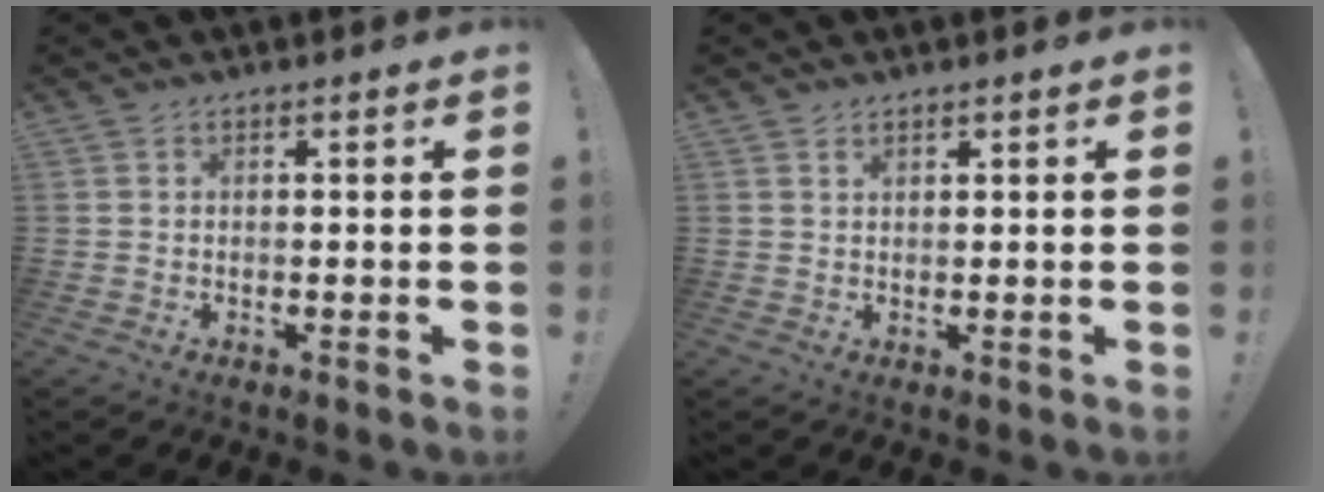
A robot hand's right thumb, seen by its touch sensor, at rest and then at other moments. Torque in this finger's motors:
{"motor_torque": [-0.29, -0.29, -0.19, 0.21, 0.00]}